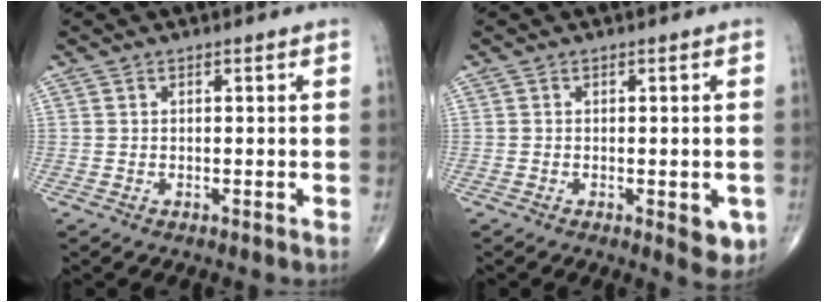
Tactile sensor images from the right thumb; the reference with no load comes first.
{"total": 4.4, "force": [-1.3, 1.8, 3.8], "torque": [-0.027, -0.004, -0.013]}